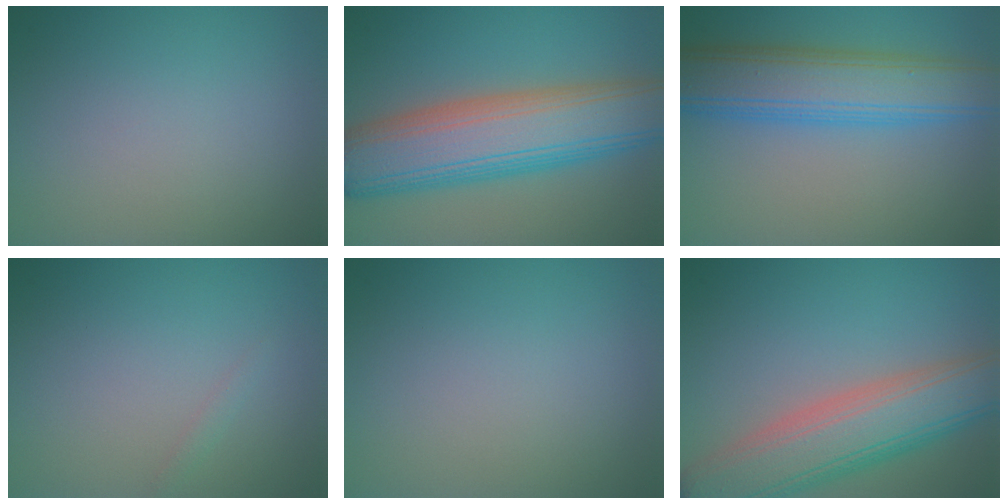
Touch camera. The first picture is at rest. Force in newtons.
{"total": 10.6, "press": 10.6, "slide": 0.3}
{"total": 7.5, "press": 7.5, "slide": 0.1}
{"total": 0.5, "press": 0.5, "slide": 0.0}
{"total": 0.0}
{"total": 8.7, "press": 8.7, "slide": 0.5}